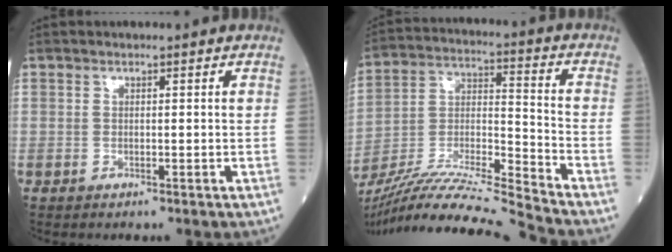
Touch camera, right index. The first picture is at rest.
{"total": 18.7, "force": [-17.5, -2.8, 6.2], "torque": [-0.113, -0.001, -0.310]}